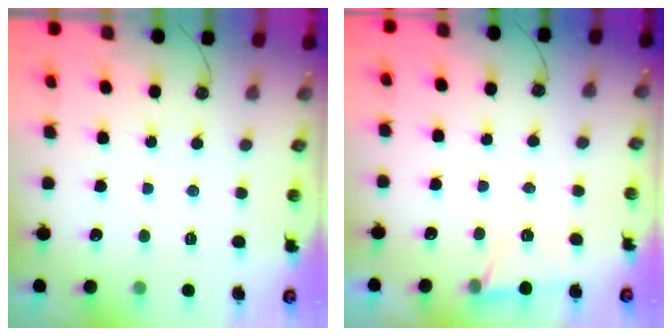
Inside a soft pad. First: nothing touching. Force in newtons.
{"total": 5.7, "press": 3.3, "slide": 4.6}